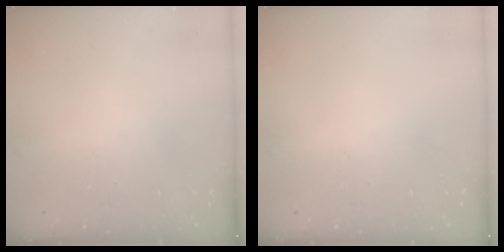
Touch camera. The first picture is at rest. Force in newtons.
{"total": 0.0}